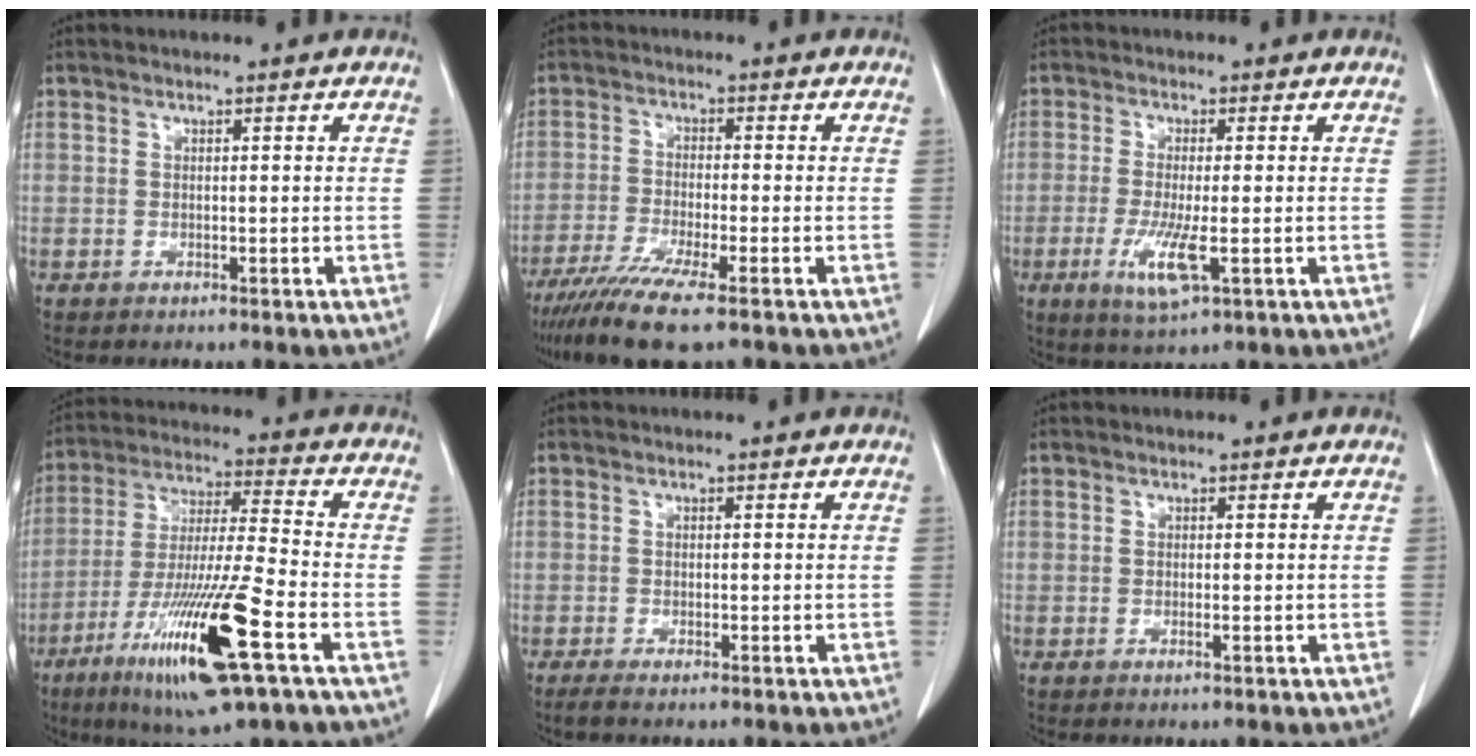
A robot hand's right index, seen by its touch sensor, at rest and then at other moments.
{"total": 9.4, "force": [-6.6, 0.1, 6.7], "torque": [-0.117, -0.025, -0.112]}
{"total": 6.5, "force": [-2.1, 0.8, 6.1], "torque": [-0.124, -0.018, -0.035]}
{"total": 18.4, "force": [-8.5, 0.7, 16.3], "torque": [-0.322, -0.038, -0.153]}
{"total": 1.7, "force": [-1.3, 0.1, 1.1], "torque": [-0.021, -0.005, -0.022]}
{"total": 0.5, "force": [-0.2, -0.1, 0.5], "torque": [-0.009, -0.001, -0.003]}